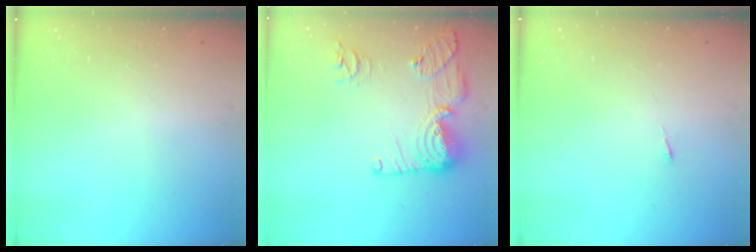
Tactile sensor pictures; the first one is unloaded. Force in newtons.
{"total": 15.8, "press": 15.7, "slide": 1.8}
{"total": 2.6, "press": 2.5, "slide": 0.3}